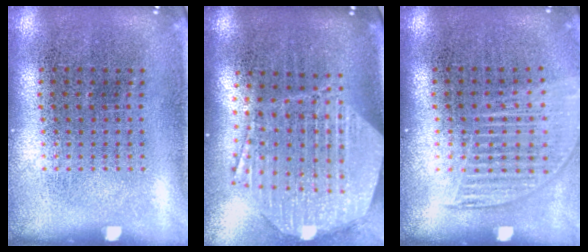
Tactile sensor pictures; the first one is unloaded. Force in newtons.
{"total": 2.9, "press": 2.3, "slide": 1.8}
{"total": 1.4, "press": 1.3, "slide": 0.5}